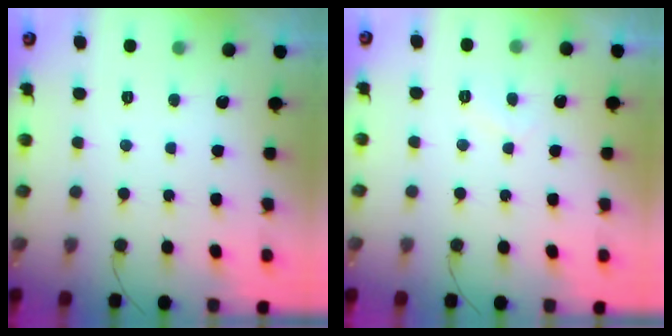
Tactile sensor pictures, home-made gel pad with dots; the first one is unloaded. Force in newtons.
{"total": 1.9, "press": 1.8, "slide": 0.5}